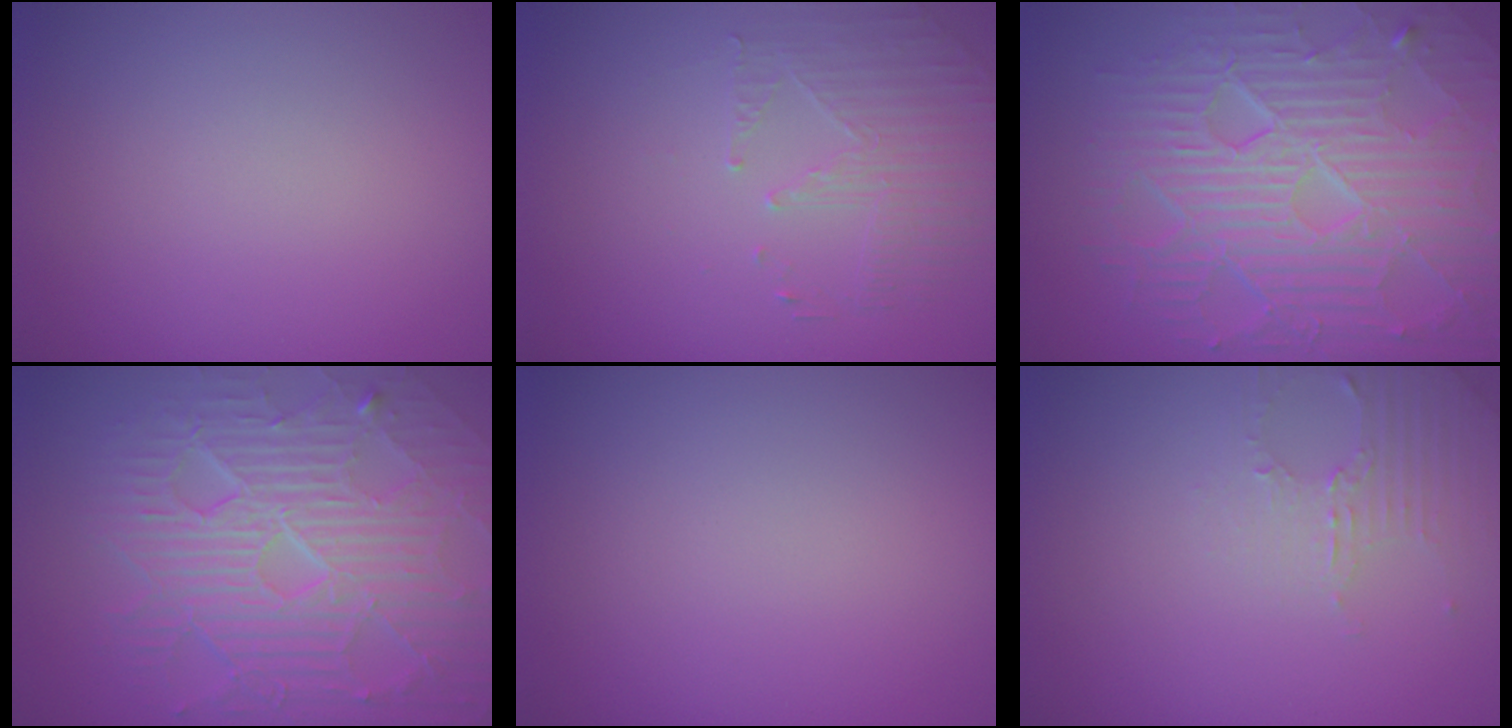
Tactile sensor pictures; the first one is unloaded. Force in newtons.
{"total": 1.9, "press": 1.5, "slide": 1.2}
{"total": 10.9, "press": 6.9, "slide": 8.5}
{"total": 10.1, "press": 6.5, "slide": 7.7}
{"total": 0.0}
{"total": 2.6, "press": 2.5, "slide": 0.7}